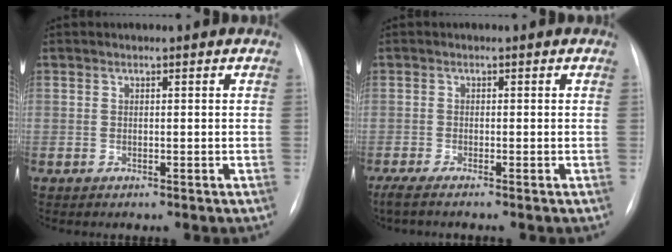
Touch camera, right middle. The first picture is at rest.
{"total": 3.0, "force": [-2.5, -0.3, 1.8], "torque": [-0.028, -0.008, -0.041]}